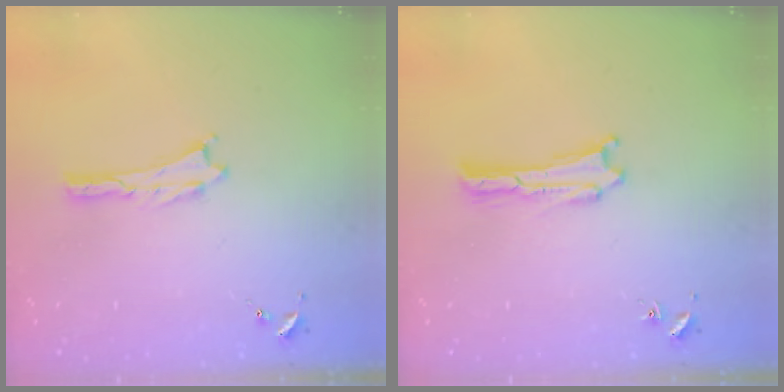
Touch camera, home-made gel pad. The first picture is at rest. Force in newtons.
{"total": 0.0}